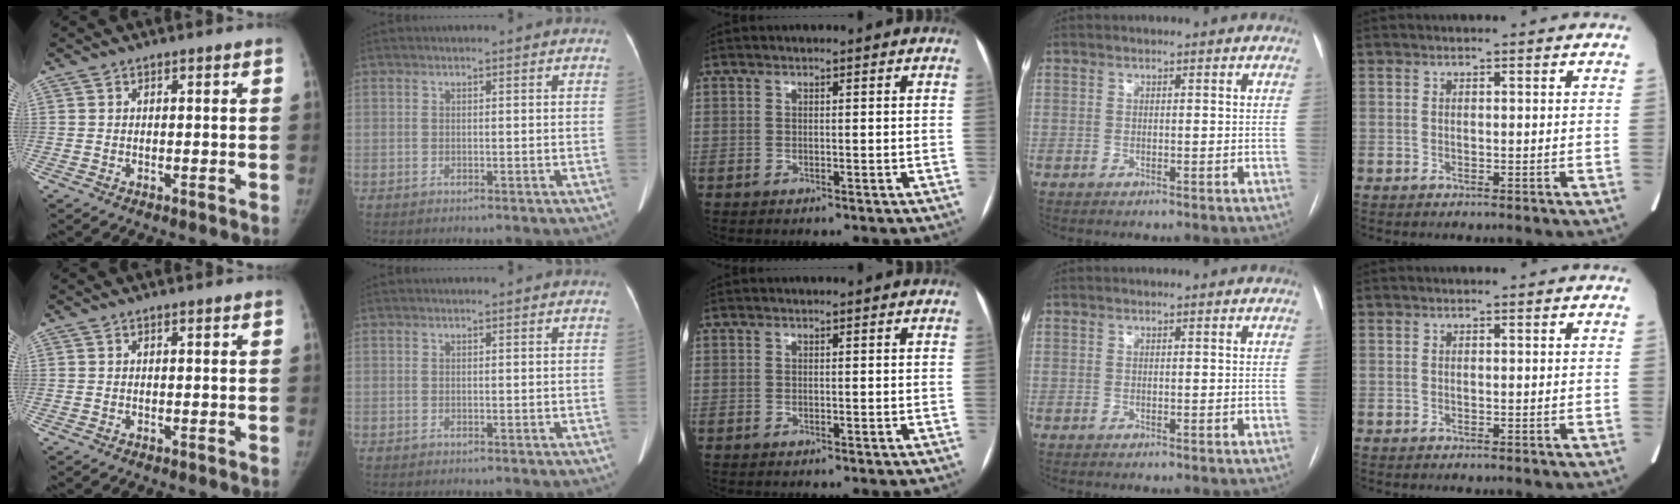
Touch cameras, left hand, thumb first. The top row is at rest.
{}